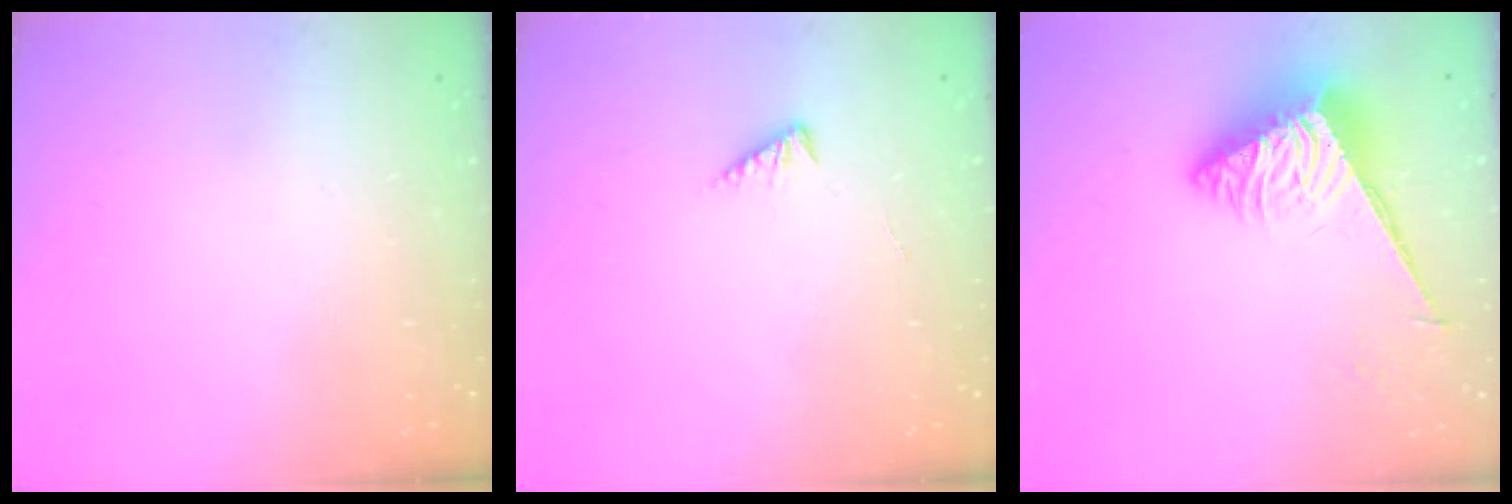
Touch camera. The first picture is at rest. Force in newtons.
{"total": 2.1, "press": 2.0, "slide": 0.5}
{"total": 7.3, "press": 7.3, "slide": 0.7}